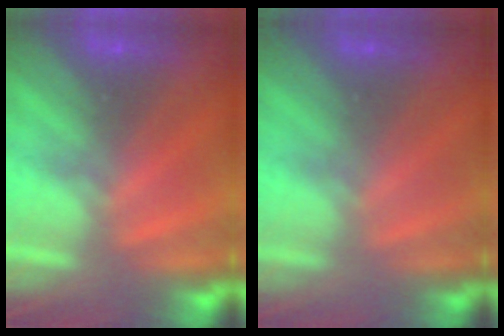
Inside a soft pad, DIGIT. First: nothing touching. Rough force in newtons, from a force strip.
{"total": 2.3}